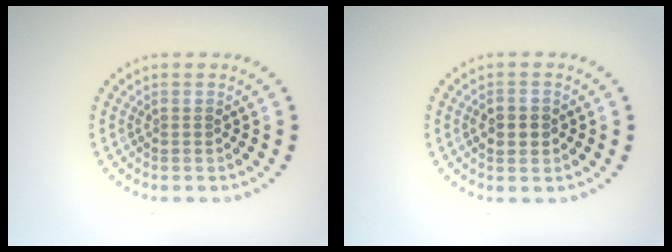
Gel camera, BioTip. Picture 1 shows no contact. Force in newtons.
{"total": 2.1, "press": 2.1, "slide": 0.3}